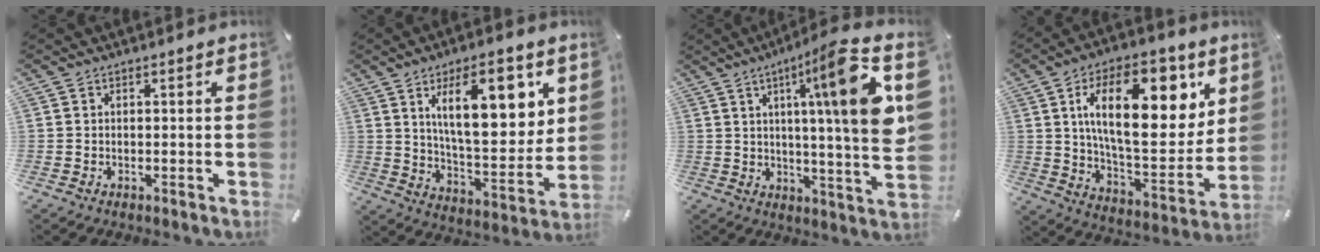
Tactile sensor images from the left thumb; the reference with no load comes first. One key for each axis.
{"total": 18.2, "fx": 7.9, "fy": 7.5, "fz": 14.5, "tx": -0.211, "ty": -0.025, "tz": 0.121}
{"total": 19.1, "fx": 6.9, "fy": 0.7, "fz": 17.8, "tx": -0.270, "ty": -0.042, "tz": 0.079}
{"total": 24.0, "fx": 8.9, "fy": 11.4, "fz": 19.1, "tx": -0.296, "ty": -0.025, "tz": 0.140}